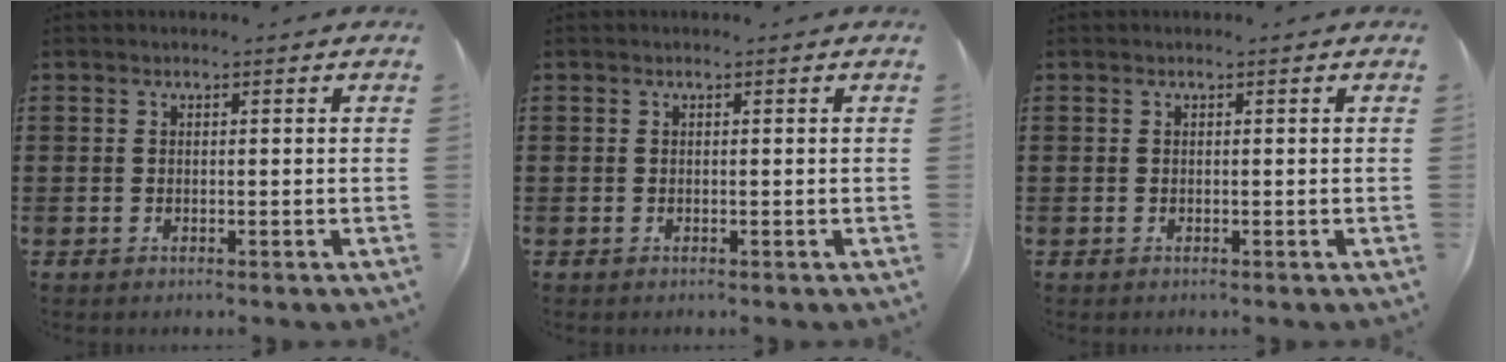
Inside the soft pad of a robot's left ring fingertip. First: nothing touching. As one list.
[{"total": 0.0}, {"total": 0.0}]